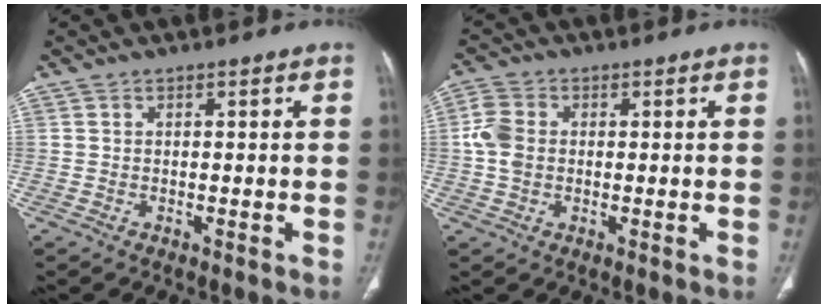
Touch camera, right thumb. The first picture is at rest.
{"total": 5.2, "force": [0.0, 4.0, 3.4], "torque": [-0.078, 0.010, -0.005]}